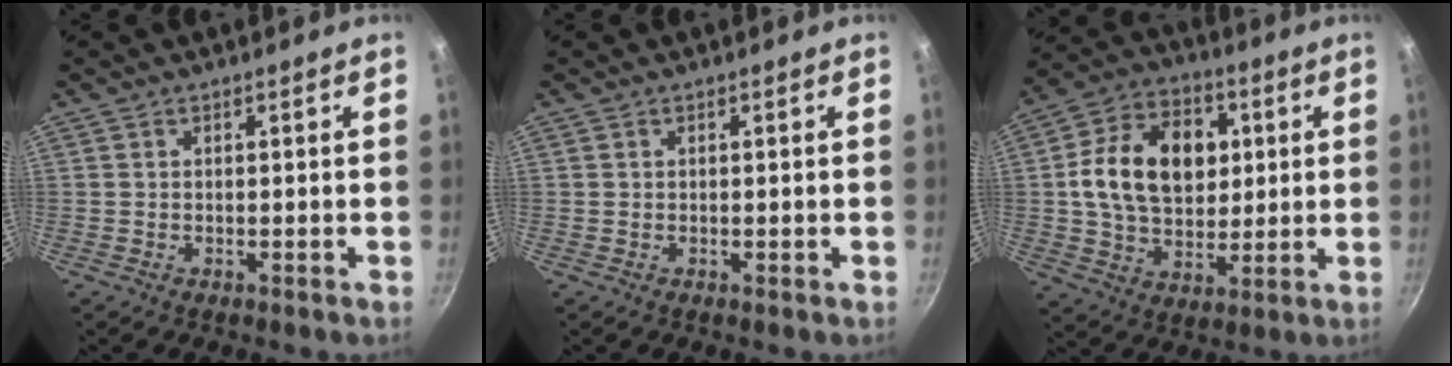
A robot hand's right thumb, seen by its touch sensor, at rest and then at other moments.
{"total": 0.0}
{"total": 18.3, "force": [3.0, 13.0, 12.5], "torque": [-0.179, 0.011, 0.042]}